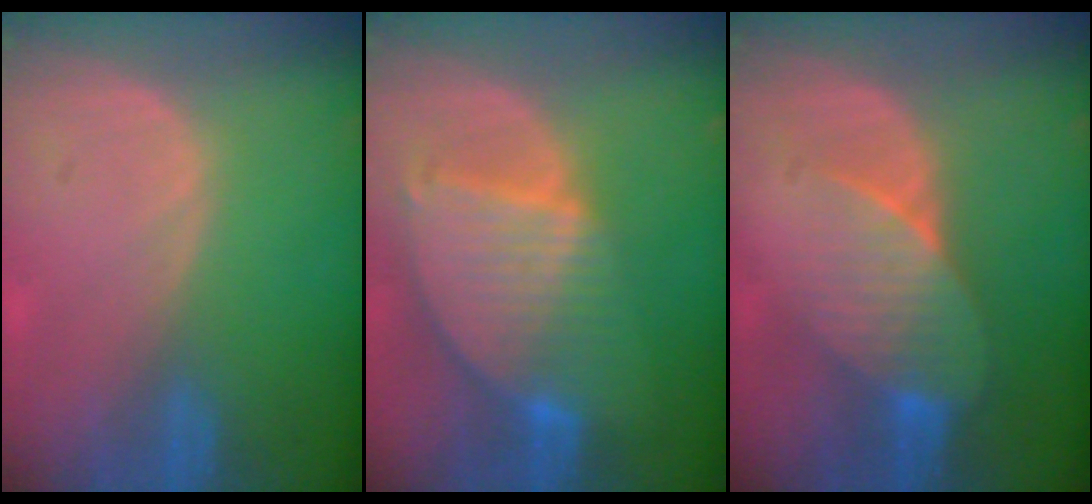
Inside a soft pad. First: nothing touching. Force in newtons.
{"total": 9.2, "press": 7.8, "slide": 4.8}
{"total": 7.5, "press": 6.8, "slide": 3.0}